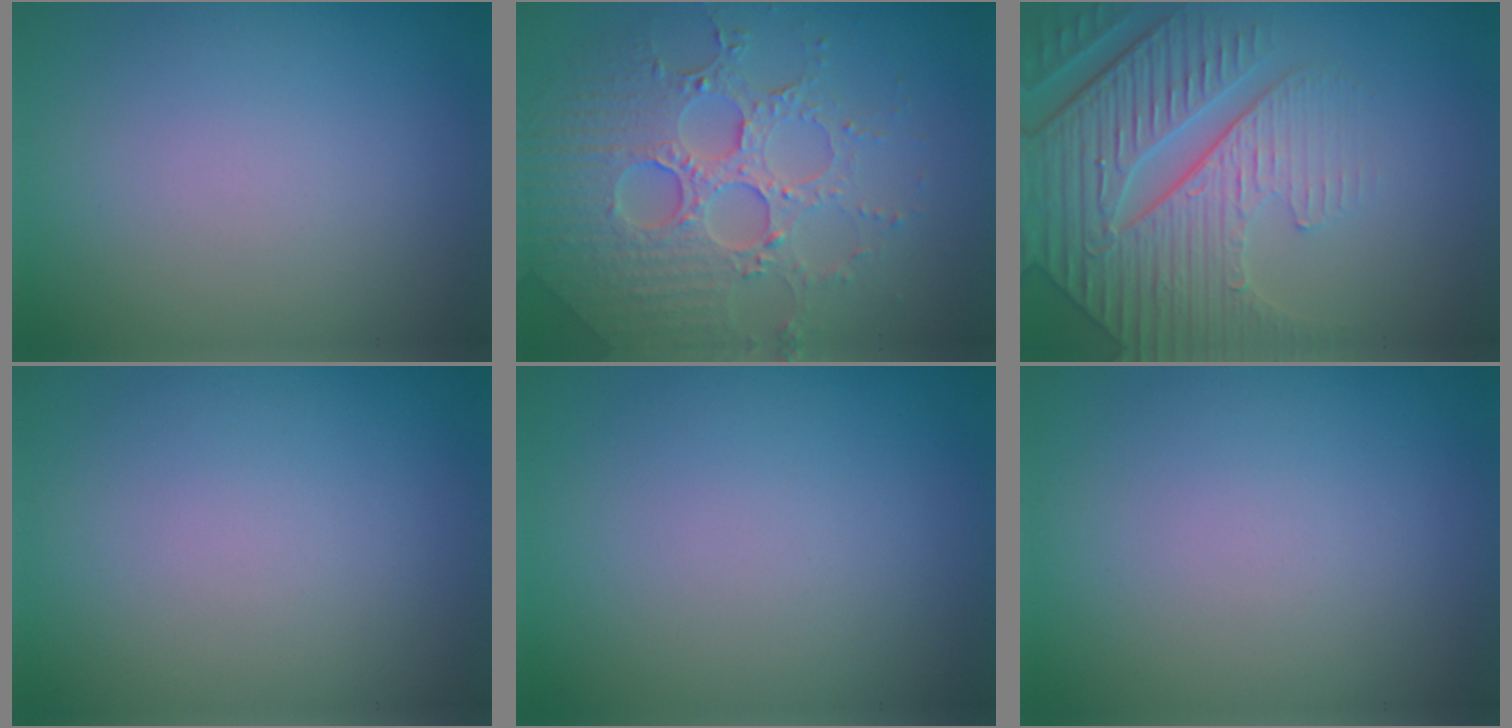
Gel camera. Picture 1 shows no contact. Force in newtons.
{"total": 6.6, "press": 5.3, "slide": 4.1}
{"total": 6.9, "press": 5.7, "slide": 3.9}
{"total": 0.0}
{"total": 0.0}
{"total": 0.0}